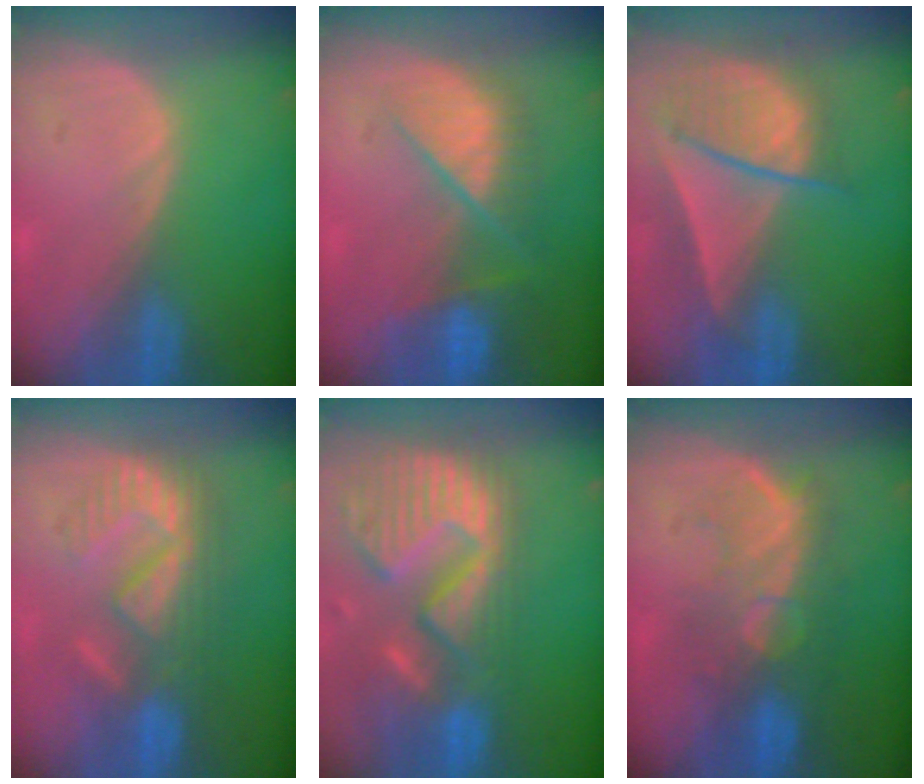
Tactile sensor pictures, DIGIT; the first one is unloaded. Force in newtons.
{"total": 9.6, "press": 8.2, "slide": 5.1}
{"total": 8.6, "press": 7.7, "slide": 3.7}
{"total": 8.7, "press": 8.5, "slide": 1.6}
{"total": 14.4, "press": 12.0, "slide": 7.9}
{"total": 9.0, "press": 8.5, "slide": 3.0}